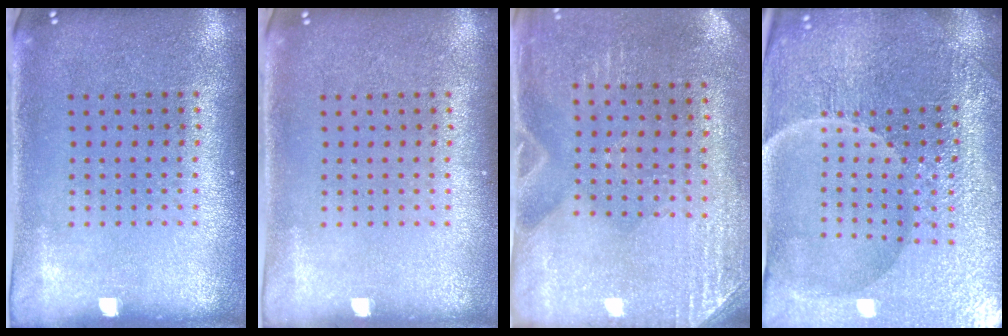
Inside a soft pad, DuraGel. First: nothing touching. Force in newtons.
{"total": 0.0}
{"total": 2.8, "press": 2.6, "slide": 1.2}
{"total": 5.1, "press": 5.0, "slide": 1.3}